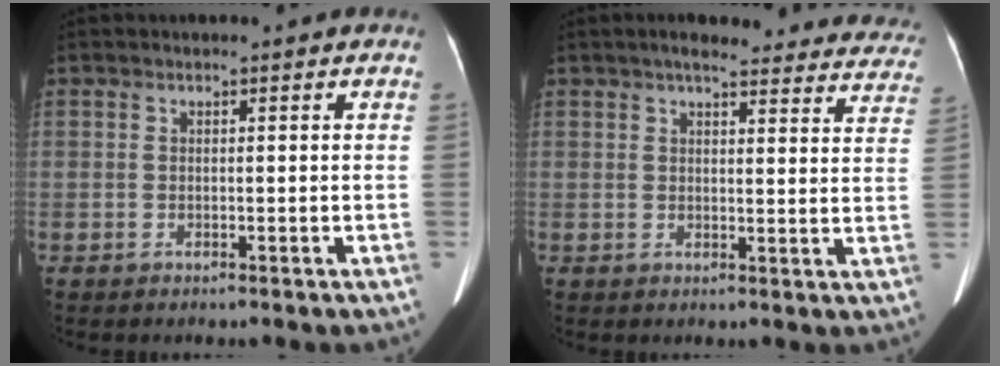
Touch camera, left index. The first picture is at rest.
{"total": 20.8, "force": [18.9, 4.7, 7.3], "torque": [-0.071, -0.014, 0.204]}